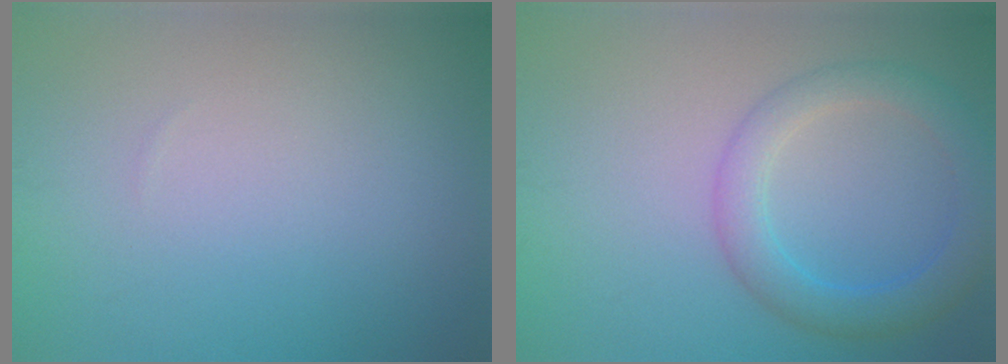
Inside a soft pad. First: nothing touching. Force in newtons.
{"total": 4.2, "press": 4.2, "slide": 0.2}